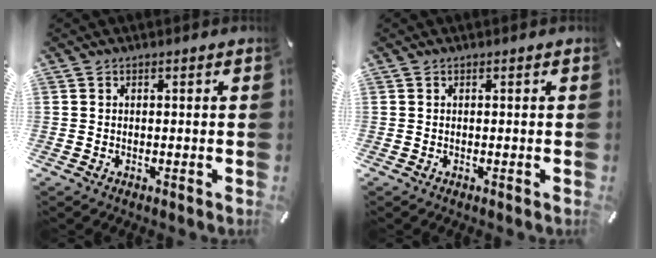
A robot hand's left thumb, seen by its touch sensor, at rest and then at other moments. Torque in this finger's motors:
{"motor_torque": [0.00, 0.00, 0.00, 0.00, 0.00]}